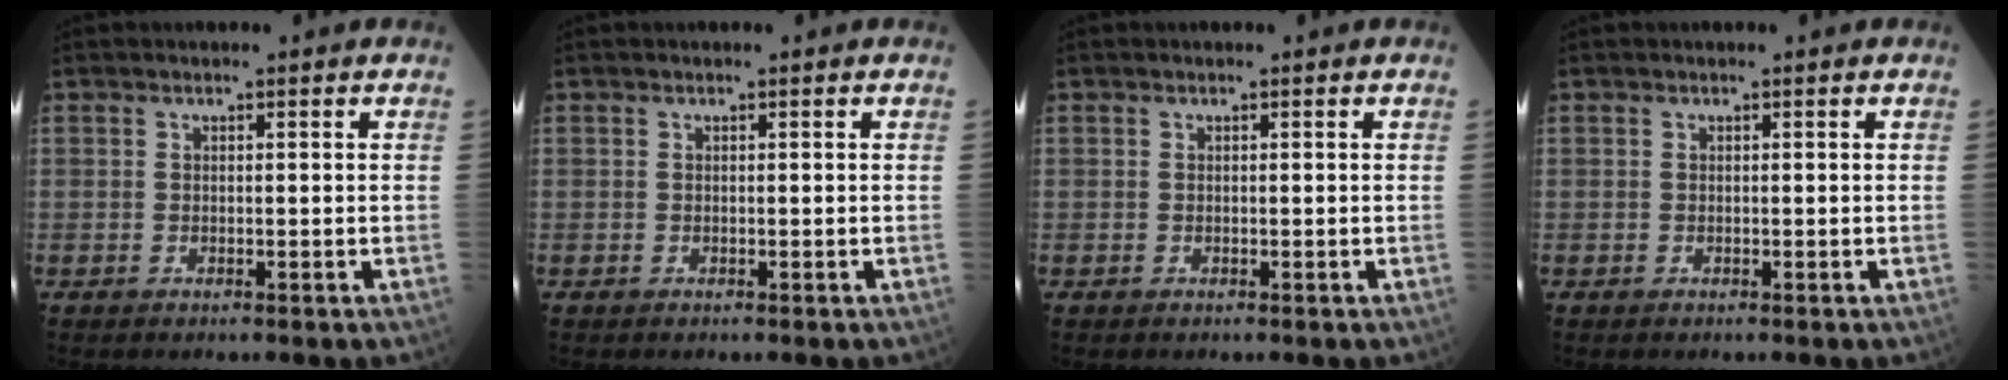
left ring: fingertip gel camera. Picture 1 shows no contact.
{"total": 0.0}
{"total": 0.0}
{"total": 0.0}